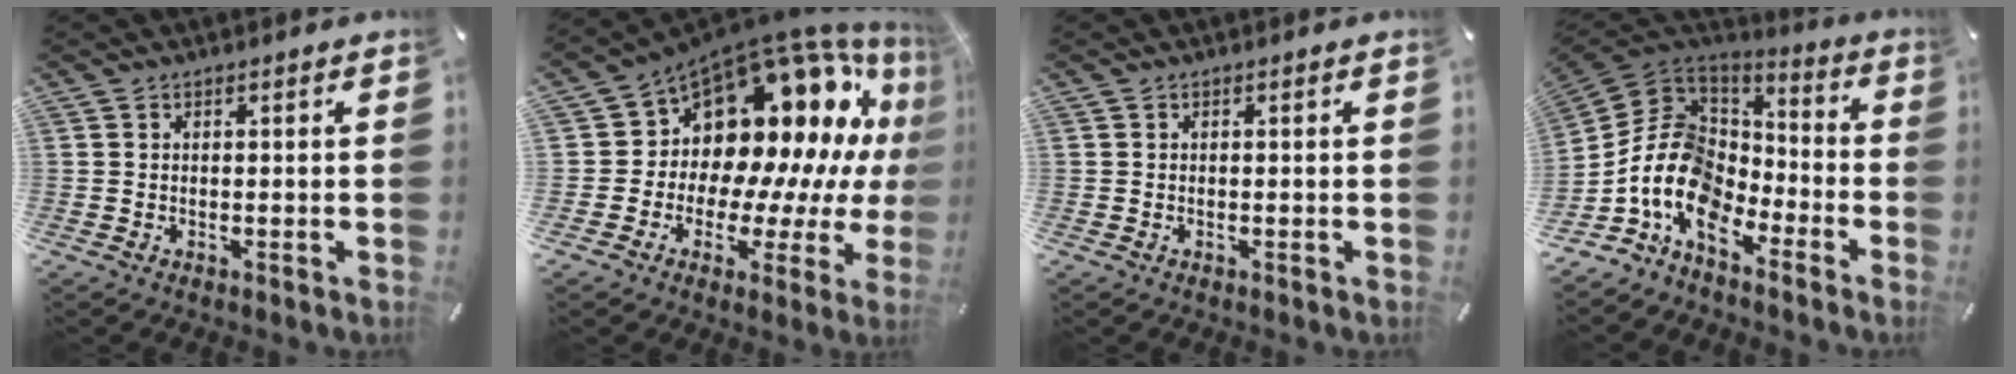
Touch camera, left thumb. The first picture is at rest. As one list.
[{"total": 16.3, "force": [8.9, 10.2, 9.1], "torque": [-0.134, -0.113, 0.168]}, {"total": 0.0}, {"total": 14.8, "force": [-7.2, 10.2, 7.8], "torque": [-0.202, 0.014, -0.136]}]